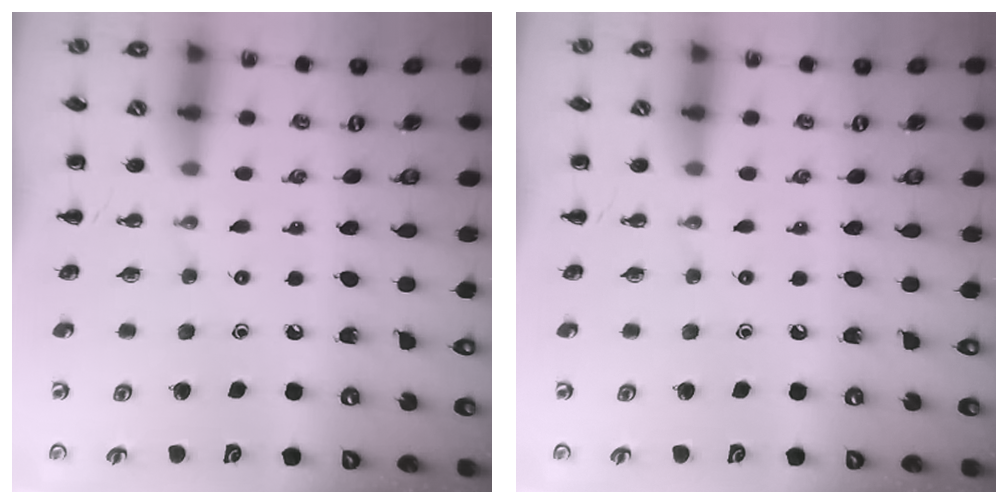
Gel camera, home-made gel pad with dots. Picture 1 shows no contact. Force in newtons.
{"total": 0.0}